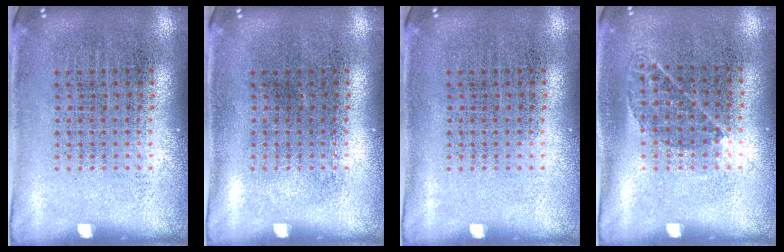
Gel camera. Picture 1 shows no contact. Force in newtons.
{"total": 0.0}
{"total": 0.0}
{"total": 0.8, "press": 0.7, "slide": 0.4}